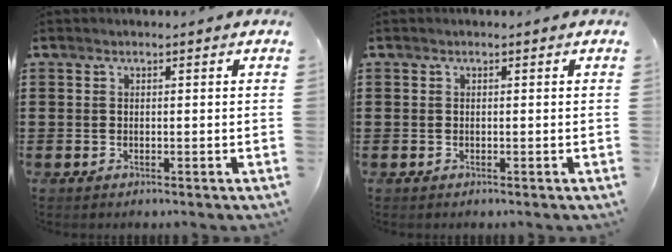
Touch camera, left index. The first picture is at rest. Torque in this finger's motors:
{"motor_torque": [0.01, -0.01, 0.00, 0.00]}